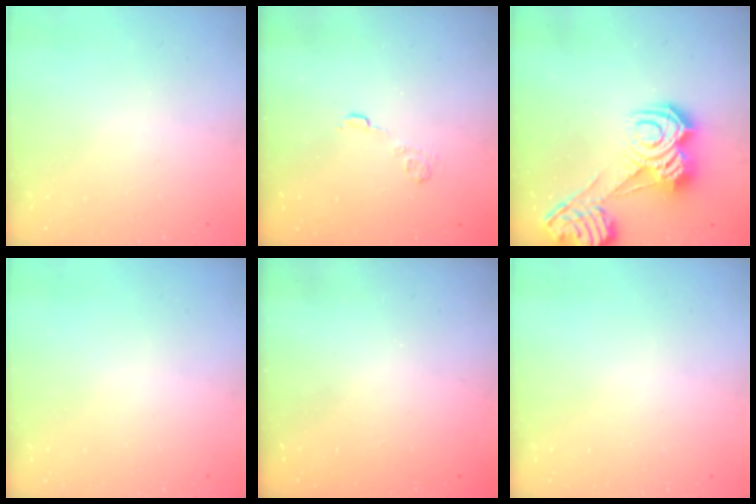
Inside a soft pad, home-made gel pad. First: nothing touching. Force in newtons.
{"total": 3.6, "press": 3.4, "slide": 1.2}
{"total": 12.3, "press": 12.2, "slide": 1.2}
{"total": 0.0}
{"total": 2.3, "press": 2.2, "slide": 0.8}
{"total": 0.0}